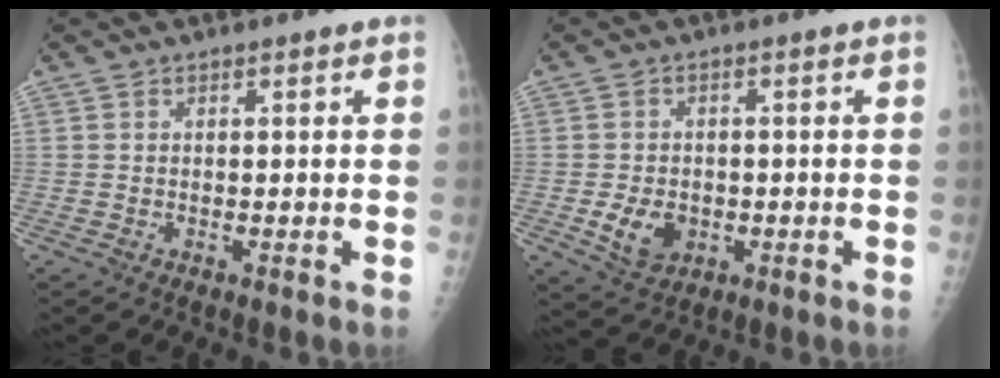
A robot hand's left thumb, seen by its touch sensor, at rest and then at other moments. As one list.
[{"total": 6.3, "force": [-1.6, 4.7, 3.9], "torque": [-0.055, 0.002, -0.017]}]